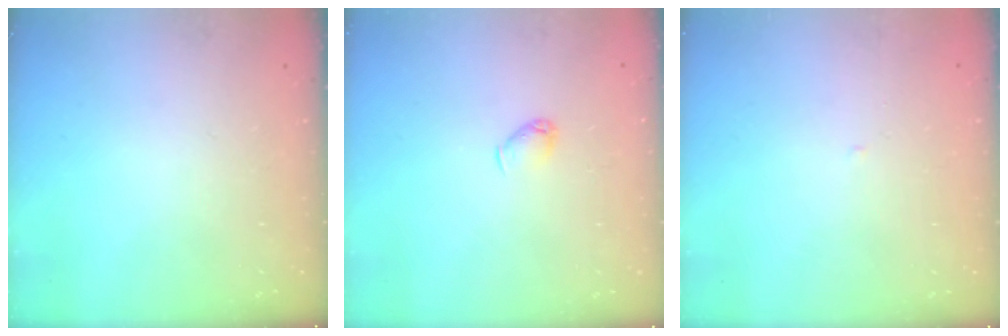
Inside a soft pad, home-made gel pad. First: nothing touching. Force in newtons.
{"total": 3.7, "press": 3.6, "slide": 0.7}
{"total": 1.6, "press": 1.6, "slide": 0.3}